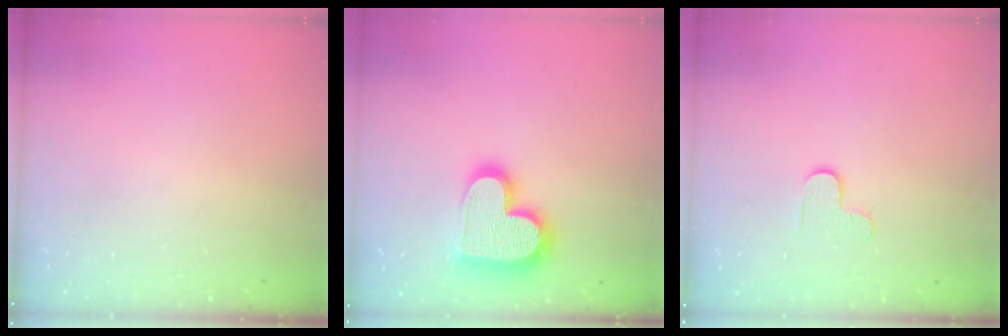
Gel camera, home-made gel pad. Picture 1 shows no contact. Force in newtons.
{"total": 17.5, "press": 17.4, "slide": 1.3}
{"total": 2.9, "press": 2.9, "slide": 0.3}